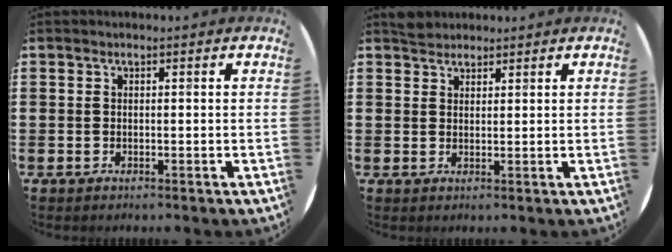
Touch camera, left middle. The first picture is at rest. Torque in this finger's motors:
{"motor_torque": [0.48, -0.72, 0.00, 0.02]}